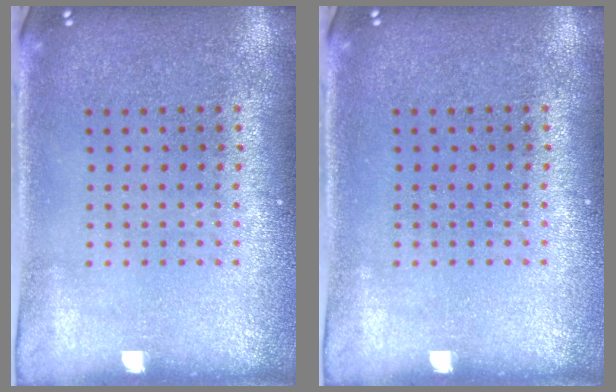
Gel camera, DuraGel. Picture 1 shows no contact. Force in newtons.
{"total": 0.0}